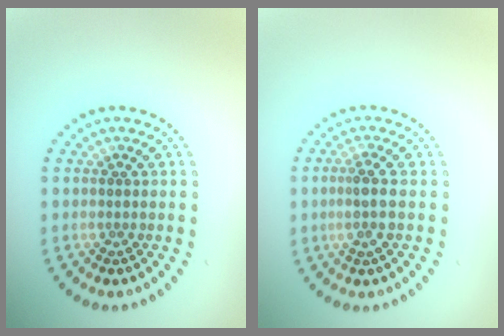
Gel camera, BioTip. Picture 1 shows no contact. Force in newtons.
{"total": 1.8, "press": 1.6, "slide": 1.0}